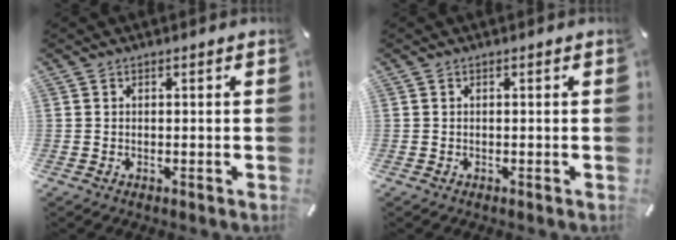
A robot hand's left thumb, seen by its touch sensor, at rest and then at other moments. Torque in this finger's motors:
{"motor_torque": [0.05, 0.05, 0.00, 0.00, 0.00]}